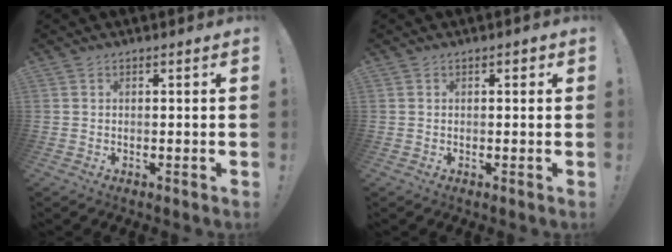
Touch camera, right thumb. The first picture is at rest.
{"total": 0.9, "force": [0.1, 0.7, 0.6], "torque": [-0.004, 0.001, 0.000]}